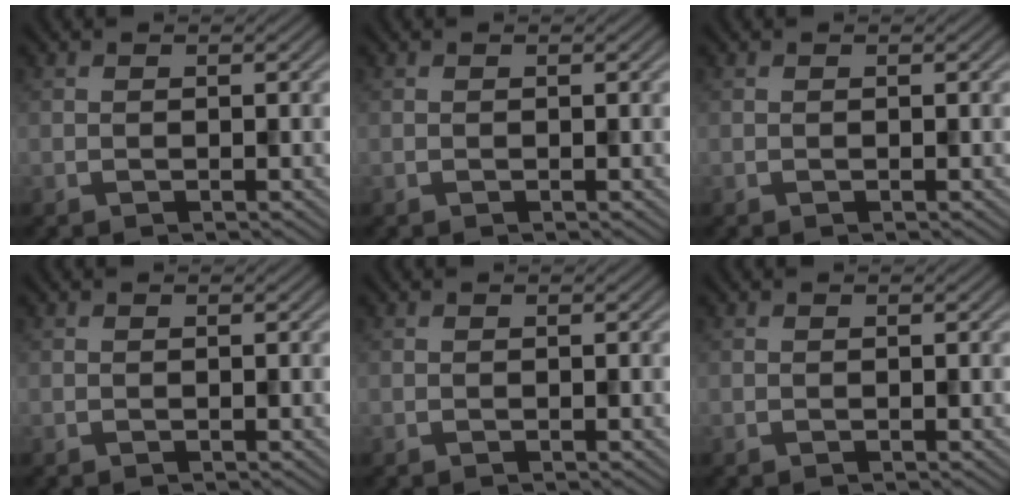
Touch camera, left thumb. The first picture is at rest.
{"total": 0.0}
{"total": 0.0}
{"total": 0.0}
{"total": 0.0}
{"total": 0.0}